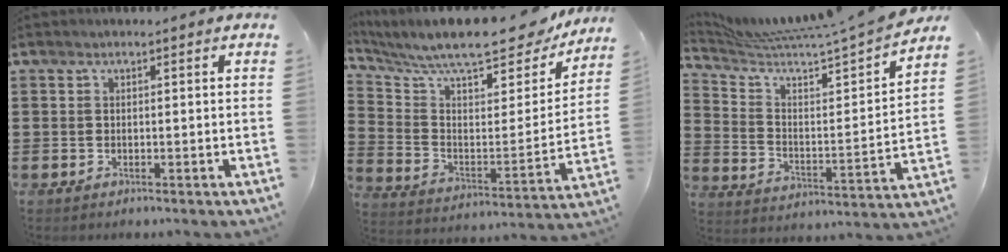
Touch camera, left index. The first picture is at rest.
{"total": 10.8, "force": [9.2, 1.9, 5.5], "torque": [-0.131, -0.068, 0.151]}
{"total": 4.7, "force": [4.3, -0.2, 1.9], "torque": [-0.064, -0.049, 0.064]}